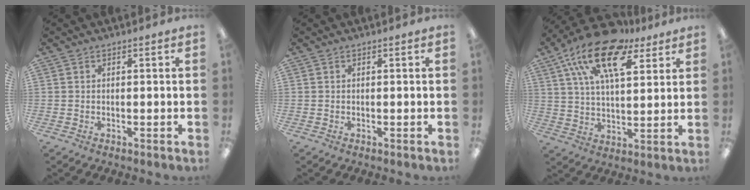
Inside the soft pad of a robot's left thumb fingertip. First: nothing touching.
{"total": 0.0}
{"total": 19.0, "force": [11.0, 8.6, 12.8], "torque": [-0.233, -0.045, 0.189]}